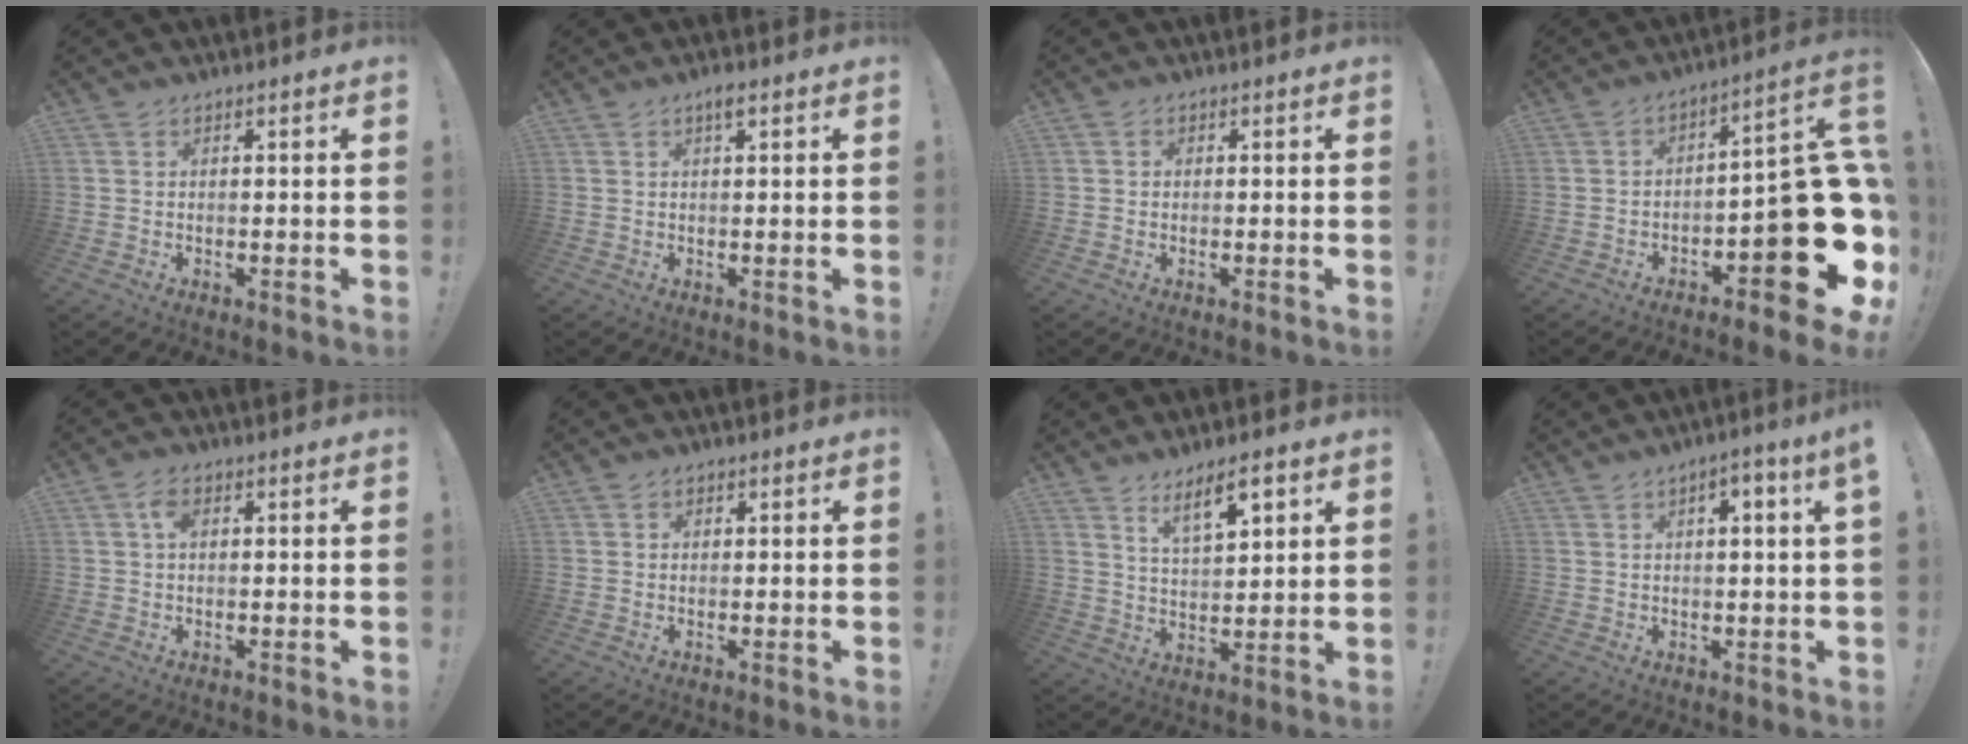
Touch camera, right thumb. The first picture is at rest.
{"total": 2.4, "force": [1.3, 0.0, 2.0], "torque": [-0.030, -0.003, 0.018]}
{"total": 0.9, "force": [-0.2, 0.9, 0.2], "torque": [-0.007, 0.005, -0.002]}
{"total": 19.7, "force": [-5.5, 7.4, 17.4], "torque": [-0.205, 0.020, -0.077]}
{"total": 3.3, "force": [0.9, 1.9, 2.6], "torque": [-0.047, 0.004, 0.013]}
{"total": 0.9, "force": [0.3, 0.8, 0.2], "torque": [0.000, 0.000, 0.006]}
{"total": 9.2, "force": [6.0, 2.9, 6.3], "torque": [-0.093, -0.033, 0.102]}
{"total": 3.8, "force": [1.1, -0.1, 3.6], "torque": [-0.051, -0.006, 0.014]}